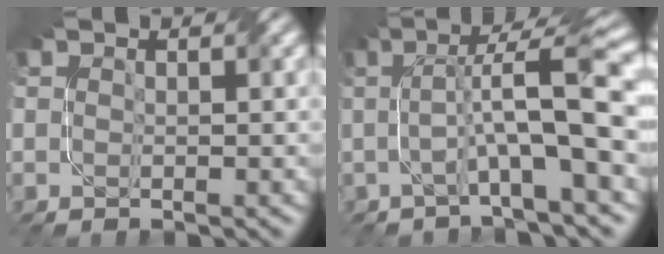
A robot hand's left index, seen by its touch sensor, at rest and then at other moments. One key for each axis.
{"total": 8.6, "fx": -0.1, "fy": 1.4, "fz": 8.5, "tx": -0.133, "ty": 0.023, "tz": -0.012}